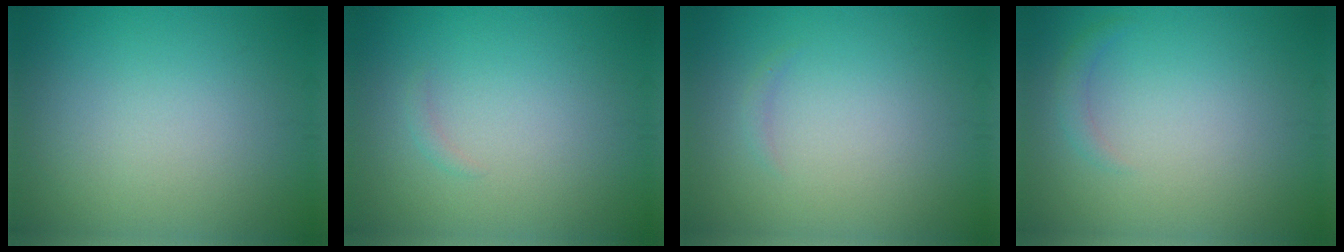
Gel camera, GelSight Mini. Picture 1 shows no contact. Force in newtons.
{"total": 0.6, "press": 0.6, "slide": 0.1}
{"total": 0.5, "press": 0.5, "slide": 0.1}
{"total": 1.0, "press": 1.0, "slide": 0.1}